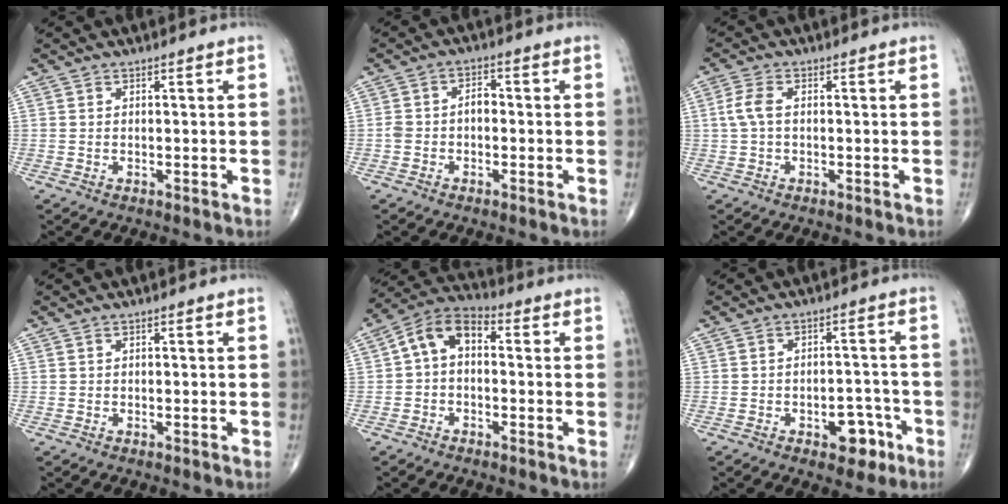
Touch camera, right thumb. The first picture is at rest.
{"total": 5.0, "force": [-1.0, 3.2, 3.7], "torque": [-0.069, 0.026, -0.024]}
{"total": 3.8, "force": [0.2, 2.1, 3.2], "torque": [-0.082, 0.010, 0.001]}
{"total": 0.0}
{"total": 8.3, "force": [0.4, 5.2, 6.4], "torque": [-0.101, 0.032, -0.011]}
{"total": 6.6, "force": [-3.2, 3.8, 4.3], "torque": [-0.033, 0.029, -0.040]}